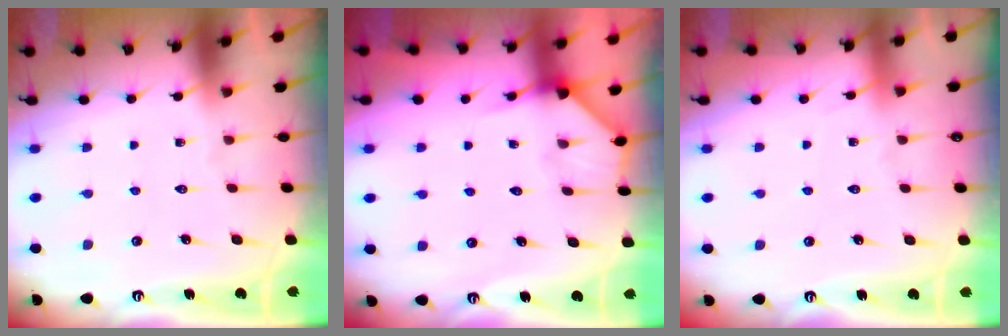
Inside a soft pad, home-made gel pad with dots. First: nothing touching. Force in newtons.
{"total": 3.4, "press": 3.4, "slide": 0.4}
{"total": 2.6, "press": 2.6, "slide": 0.4}